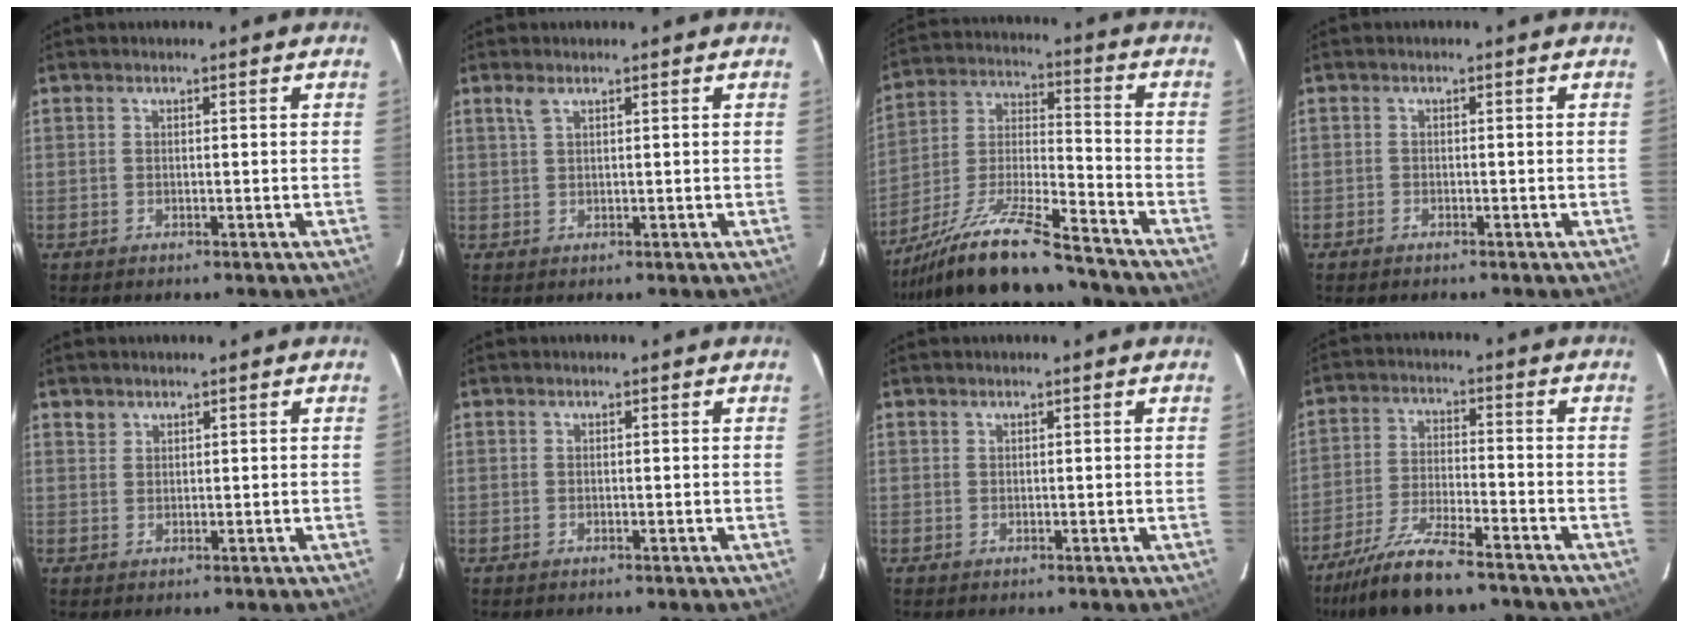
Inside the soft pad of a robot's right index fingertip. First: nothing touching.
{"total": 1.5, "force": [1.0, 0.4, 1.0], "torque": [-0.023, 0.005, 0.021]}
{"total": 19.5, "force": [-16.1, 2.8, 10.7], "torque": [-0.214, -0.021, -0.274]}
{"total": 1.1, "force": [-0.9, 0.6, 0.1], "torque": [-0.009, 0.001, -0.018]}
{"total": 1.4, "force": [1.0, 0.9, 0.0], "torque": [0.001, 0.003, 0.019]}
{"total": 0.0}
{"total": 0.0}
{"total": 13.7, "force": [-11.3, 2.5, 7.4], "torque": [-0.164, -0.024, -0.202]}